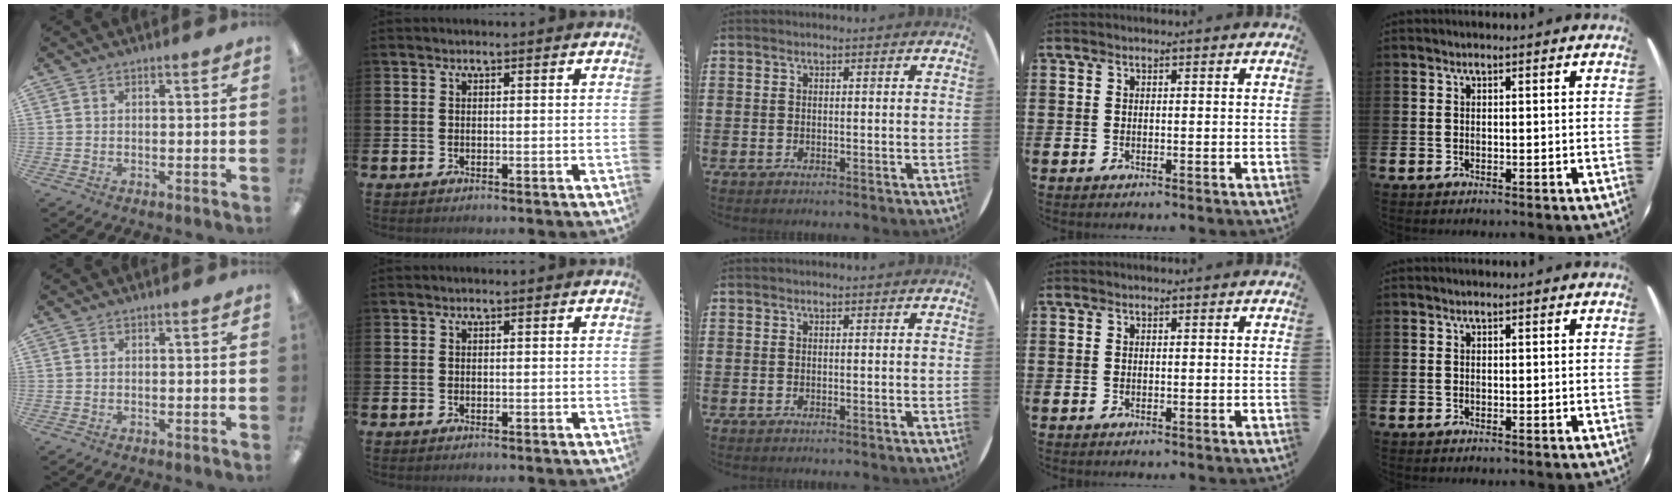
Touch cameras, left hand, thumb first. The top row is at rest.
{}